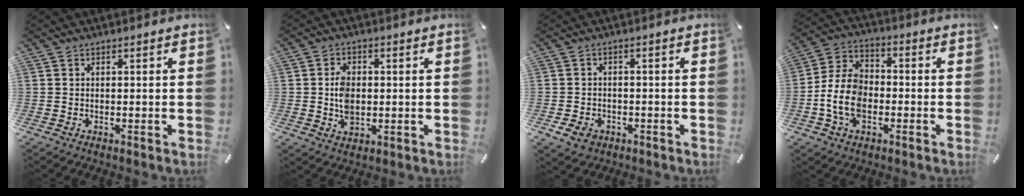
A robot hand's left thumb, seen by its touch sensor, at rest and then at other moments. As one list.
[{"total": 6.2, "force": [-0.2, 4.5, 4.2], "torque": [-0.077, 0.001, -0.008]}, {"total": 4.1, "force": [-2.1, 3.2, 1.6], "torque": [-0.037, 0.007, -0.042]}, {"total": 11.5, "force": [-3.1, 8.3, 7.3], "torque": [-0.177, 0.008, -0.057]}]